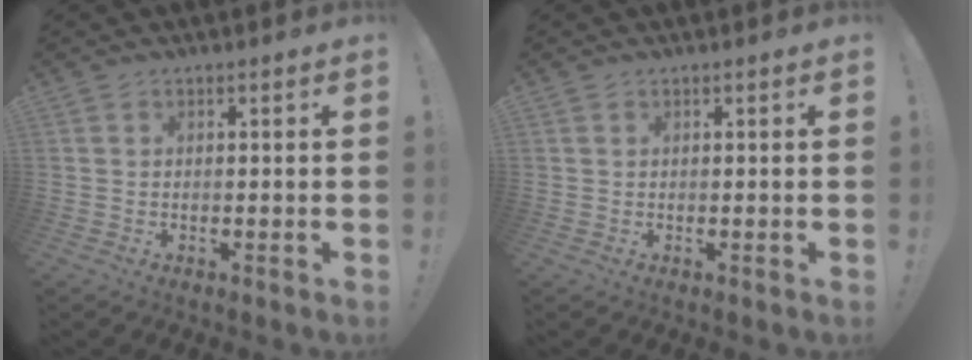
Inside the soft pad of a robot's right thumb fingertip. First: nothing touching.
{"total": 0.0}